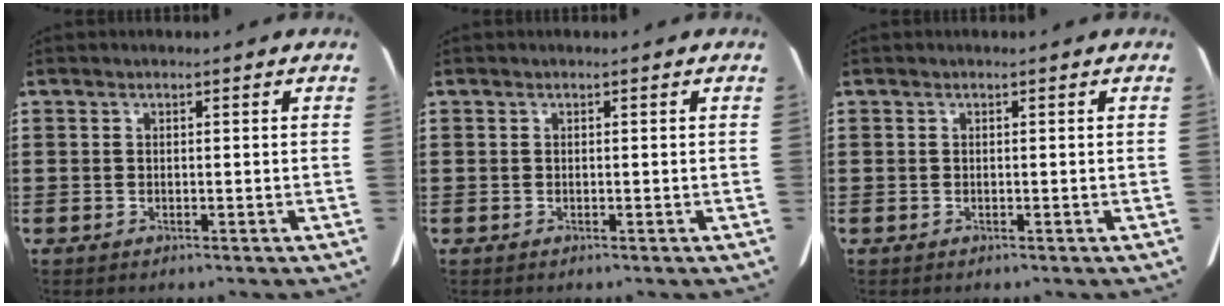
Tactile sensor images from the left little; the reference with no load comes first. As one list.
[{"total": 0.0}, {"total": 0.0}]